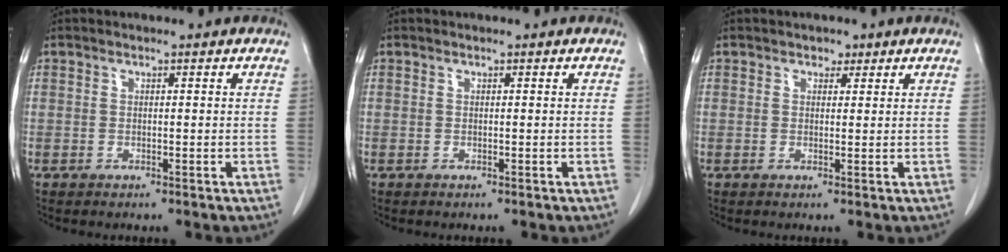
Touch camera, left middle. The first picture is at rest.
{"total": 0.0}
{"total": 1.3, "force": [0.8, 0.9, 0.3], "torque": [-0.002, -0.001, 0.010]}